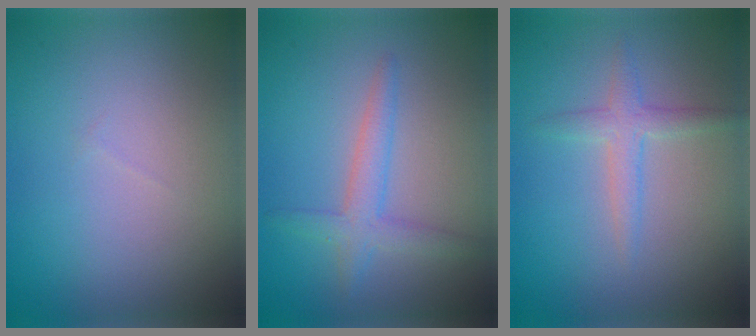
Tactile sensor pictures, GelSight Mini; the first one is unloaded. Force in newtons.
{"total": 2.6, "press": 2.6, "slide": 0.1}
{"total": 2.1, "press": 2.1, "slide": 0.1}